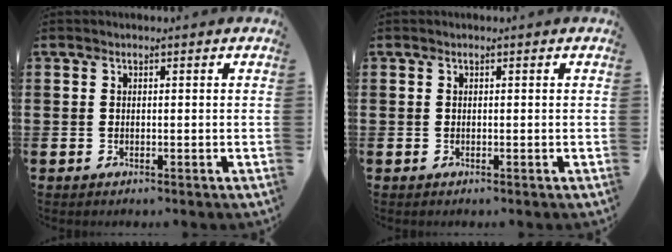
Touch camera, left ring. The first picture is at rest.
{"total": 0.0}